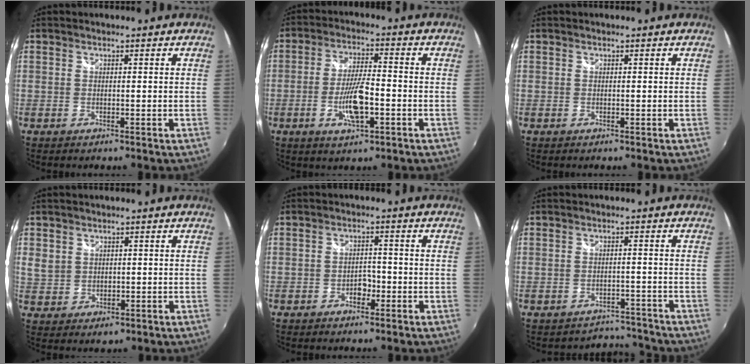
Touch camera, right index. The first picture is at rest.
{"total": 8.9, "force": [-2.9, 2.7, 7.9], "torque": [-0.155, -0.003, -0.051]}
{"total": 0.0}
{"total": 5.1, "force": [1.5, 4.4, 2.2], "torque": [-0.033, 0.000, 0.034]}
{"total": 2.7, "force": [-1.3, 1.9, 1.5], "torque": [-0.026, 0.004, -0.022]}
{"total": 5.1, "force": [-4.8, 1.6, -0.7], "torque": [0.010, 0.009, -0.065]}